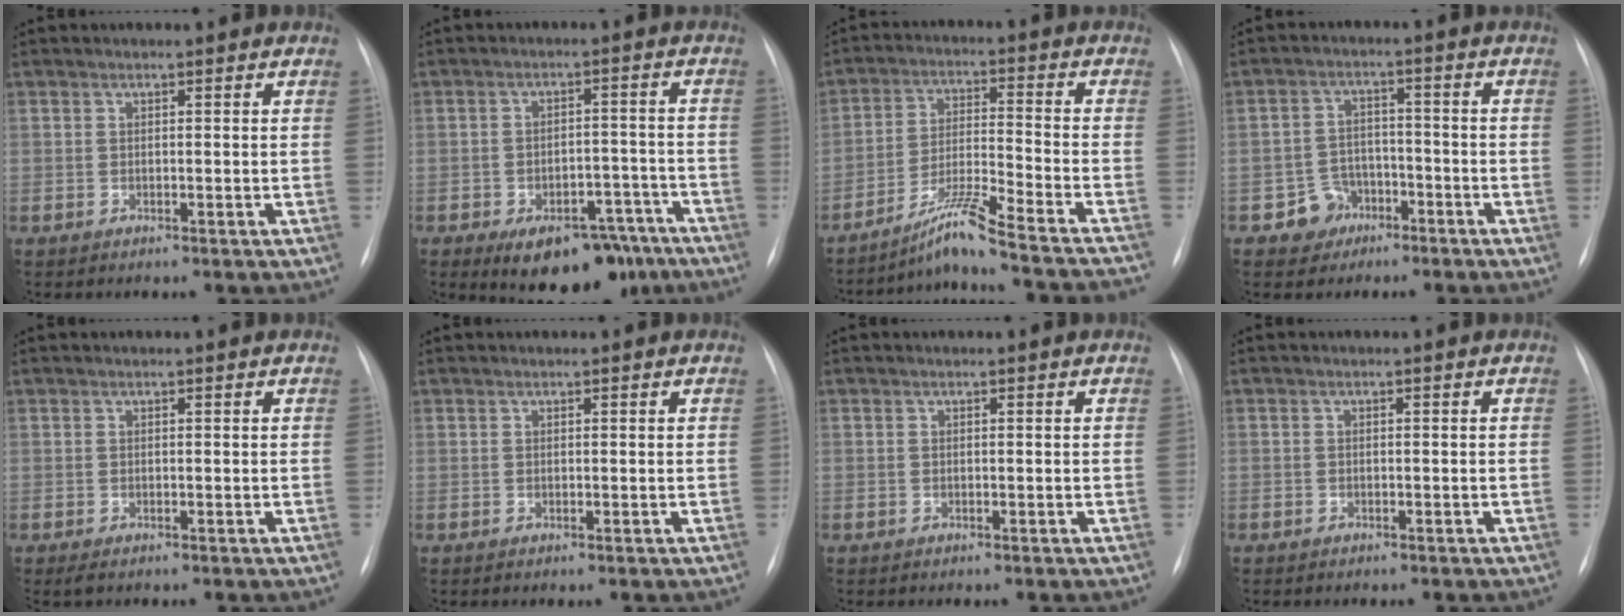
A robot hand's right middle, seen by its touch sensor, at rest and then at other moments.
{"total": 12.8, "force": [-8.9, 6.3, 6.6], "torque": [-0.069, 0.024, -0.122]}
{"total": 15.8, "force": [-14.2, -1.6, 6.8], "torque": [-0.104, -0.006, -0.224]}
{"total": 4.8, "force": [-2.7, 3.9, 0.4], "torque": [-0.001, 0.014, -0.041]}
{"total": 1.2, "force": [-0.8, 0.5, 0.7], "torque": [-0.012, -0.002, -0.008]}
{"total": 0.0}
{"total": 0.0}
{"total": 1.0, "force": [-0.7, 0.8, 0.0], "torque": [-0.008, 0.003, -0.009]}